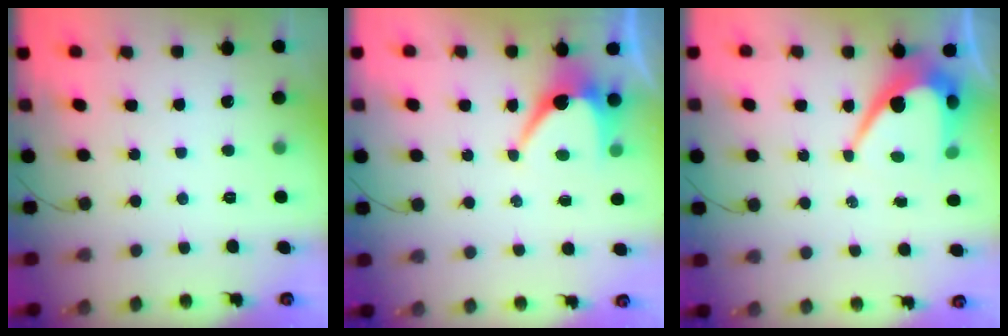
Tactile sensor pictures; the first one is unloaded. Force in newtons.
{"total": 6.8, "press": 6.8, "slide": 0.6}
{"total": 9.4, "press": 9.4, "slide": 0.7}